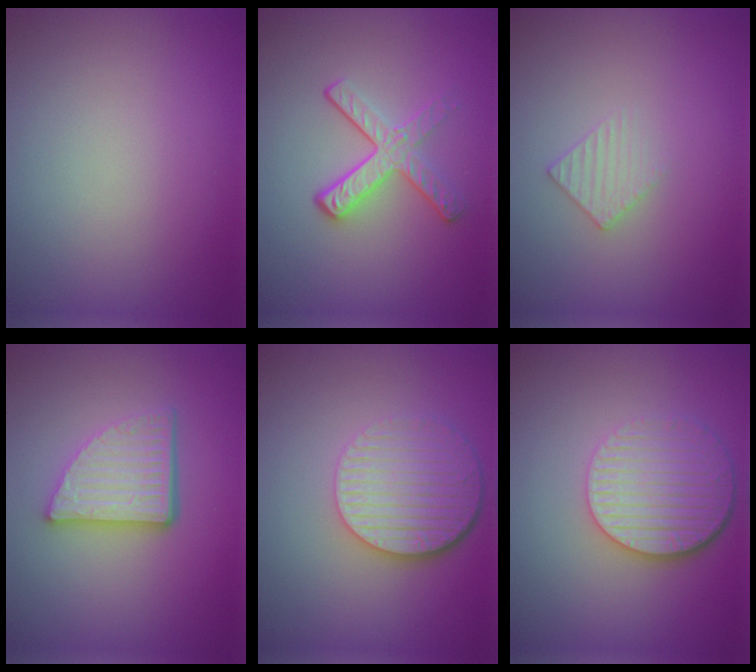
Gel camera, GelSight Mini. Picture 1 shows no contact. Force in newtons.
{"total": 3.1, "press": 2.6, "slide": 1.8}
{"total": 1.4, "press": 1.4, "slide": 0.2}
{"total": 4.7, "press": 3.4, "slide": 3.2}
{"total": 6.0, "press": 4.2, "slide": 4.3}
{"total": 5.6, "press": 4.1, "slide": 3.8}